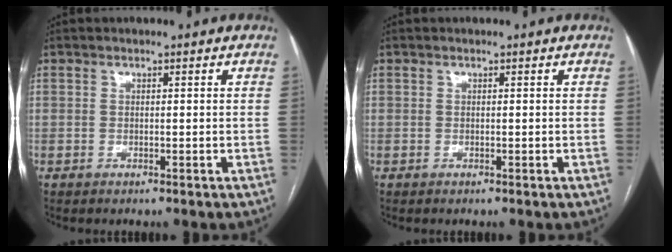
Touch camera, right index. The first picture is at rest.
{"total": 0.0}